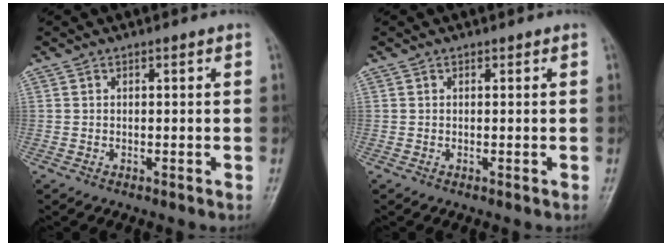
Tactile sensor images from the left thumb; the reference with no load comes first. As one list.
[{"total": 0.0}]